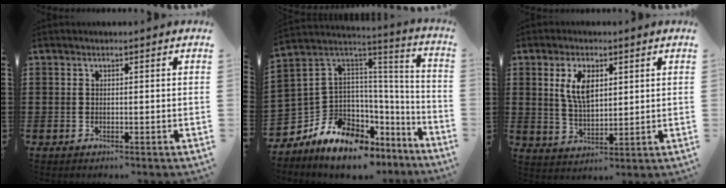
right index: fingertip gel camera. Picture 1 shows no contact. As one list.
[{"total": 9.2, "force": [-6.0, 6.3, 3.1], "torque": [-0.098, -0.009, -0.113]}, {"total": 6.1, "force": [2.1, 3.0, 4.9], "torque": [-0.105, 0.010, 0.036]}]